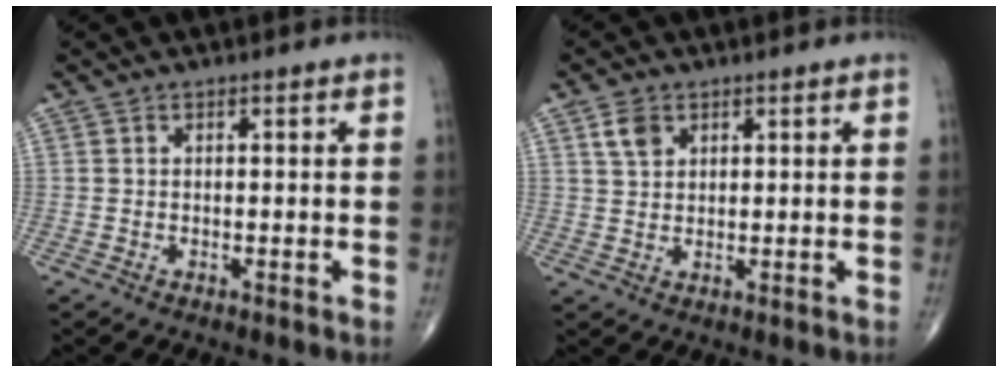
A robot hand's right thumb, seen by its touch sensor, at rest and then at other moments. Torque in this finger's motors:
{"motor_torque": [-0.28, 0.39, 0.40, 0.28, 0.07]}